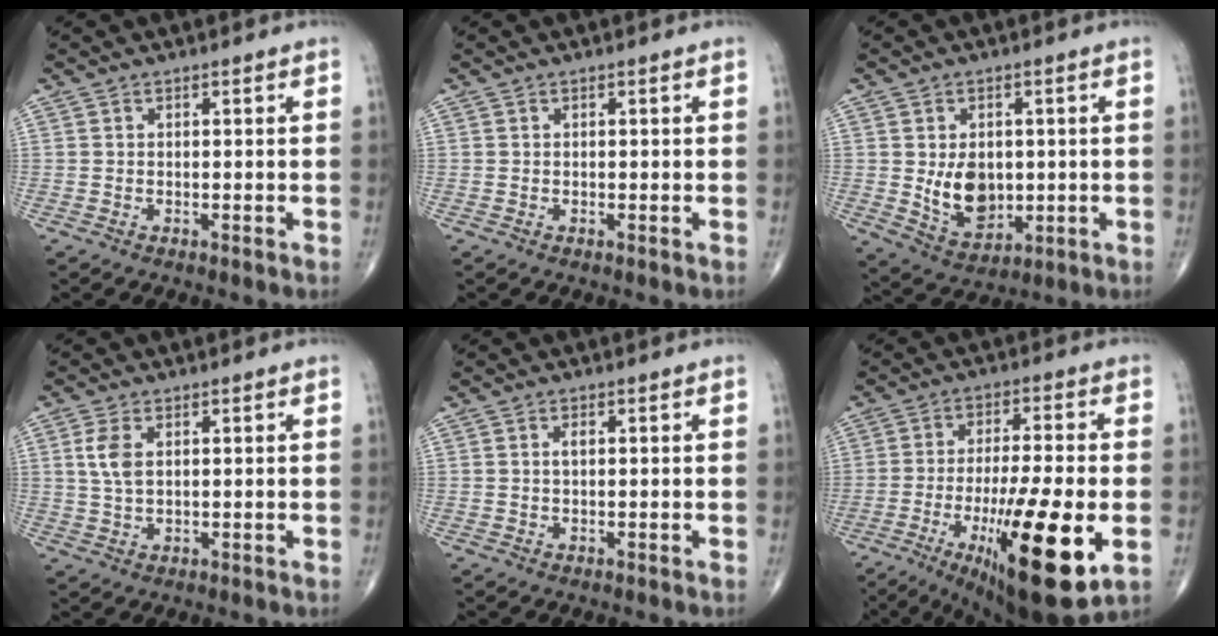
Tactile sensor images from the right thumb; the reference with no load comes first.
{"total": 0.0}
{"total": 9.0, "force": [0.2, 6.3, 6.4], "torque": [-0.078, -0.015, 0.020]}
{"total": 4.7, "force": [1.3, 2.5, 3.7], "torque": [-0.079, -0.001, 0.027]}
{"total": 1.2, "force": [0.3, 0.6, 1.1], "torque": [-0.017, 0.004, 0.004]}
{"total": 21.9, "force": [-6.6, 5.3, 20.2], "torque": [-0.312, -0.012, -0.090]}